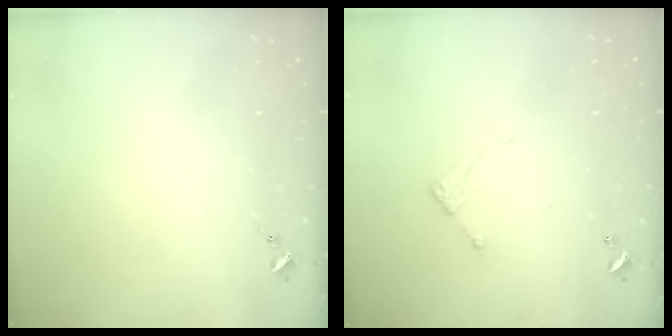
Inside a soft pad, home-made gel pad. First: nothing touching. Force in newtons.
{"total": 5.0, "press": 5.0, "slide": 0.2}